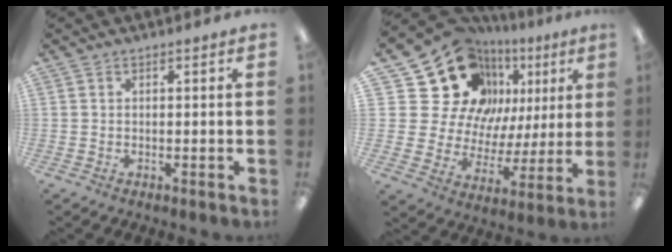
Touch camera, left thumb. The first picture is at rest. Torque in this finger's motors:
{"motor_torque": [0.48, 1.43, 1.14, -1.34, 0.09]}